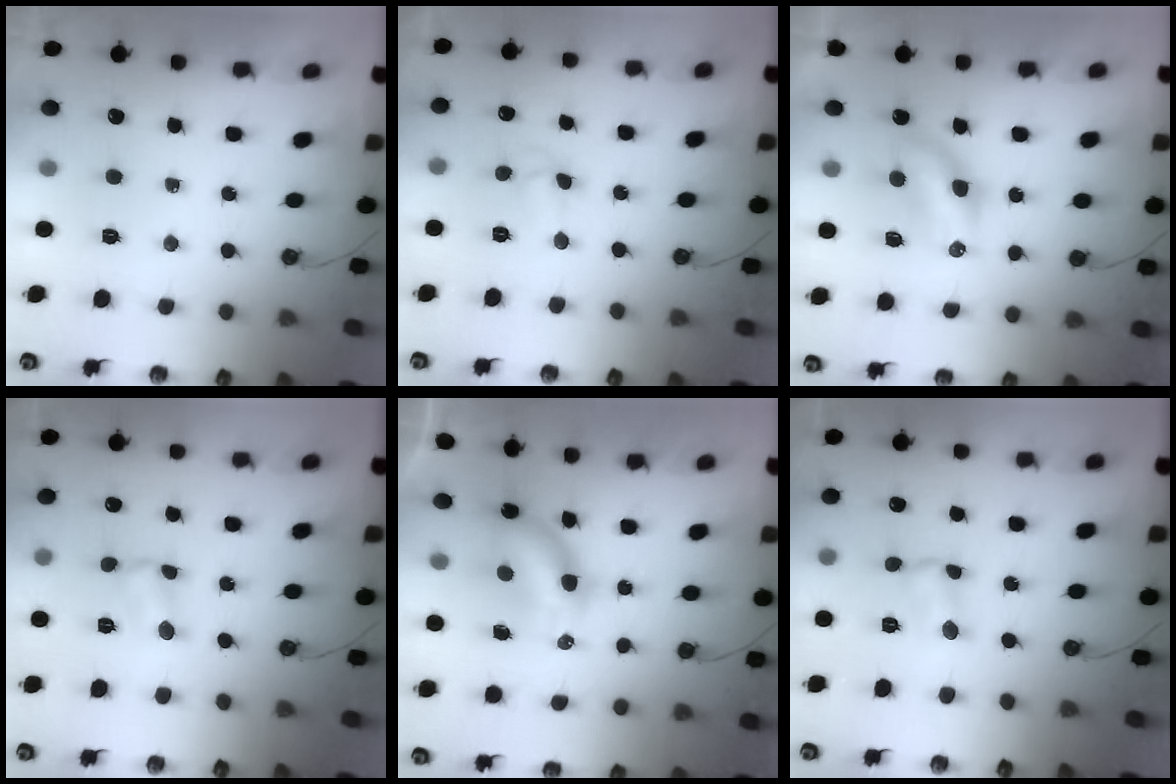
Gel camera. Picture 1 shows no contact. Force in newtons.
{"total": 4.2, "press": 4.0, "slide": 1.3}
{"total": 5.8, "press": 5.7, "slide": 0.7}
{"total": 1.7, "press": 1.6, "slide": 0.2}
{"total": 7.6, "press": 6.7, "slide": 3.6}
{"total": 1.3, "press": 1.2, "slide": 0.4}